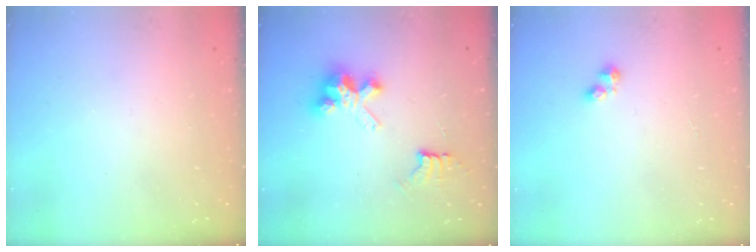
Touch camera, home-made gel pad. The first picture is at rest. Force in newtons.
{"total": 7.6, "press": 7.6, "slide": 0.5}
{"total": 2.7, "press": 2.7, "slide": 0.4}